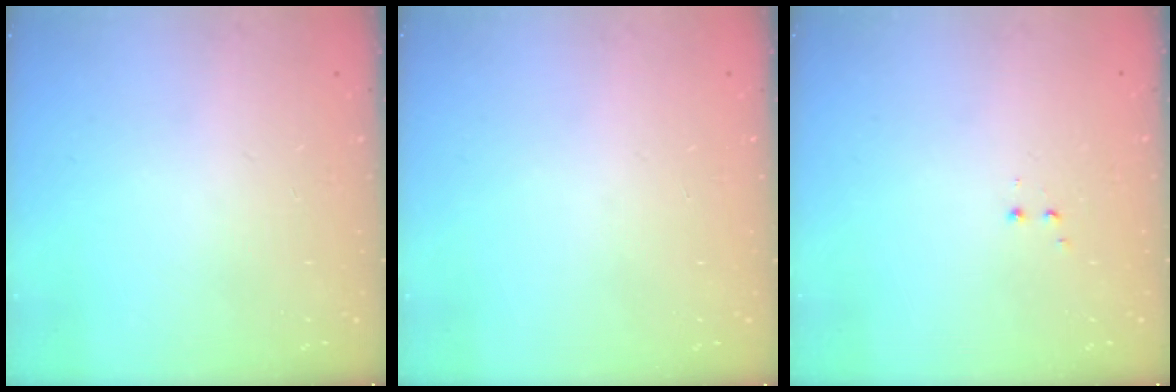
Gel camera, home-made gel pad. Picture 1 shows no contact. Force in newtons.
{"total": 0.0}
{"total": 1.2, "press": 1.1, "slide": 0.5}